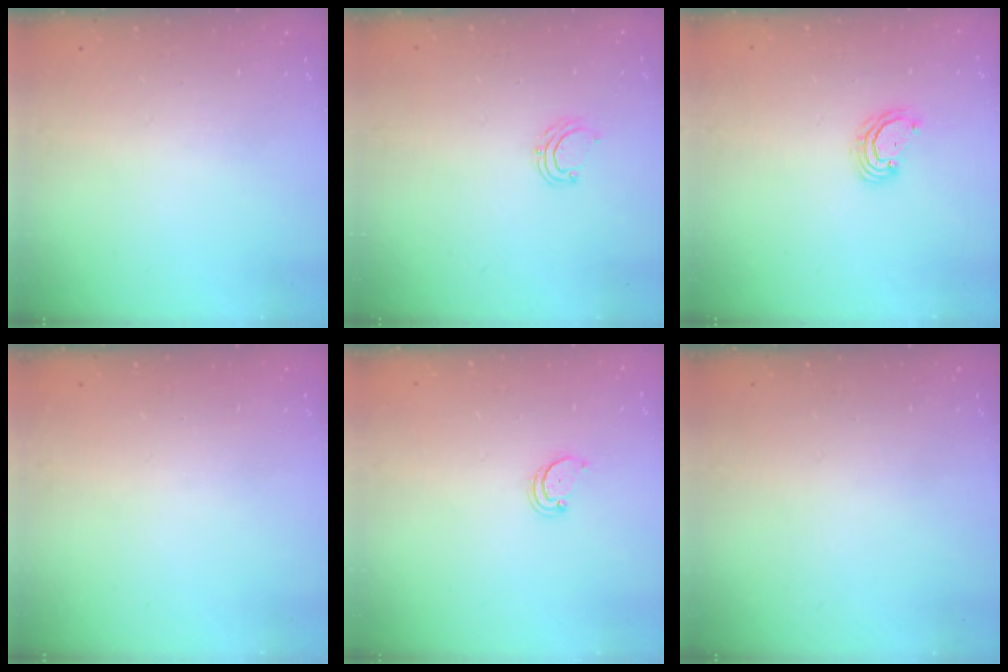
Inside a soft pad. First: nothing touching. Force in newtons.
{"total": 4.6, "press": 4.5, "slide": 0.5}
{"total": 3.6, "press": 3.6, "slide": 0.3}
{"total": 0.0}
{"total": 2.4, "press": 2.3, "slide": 0.5}
{"total": 0.0}